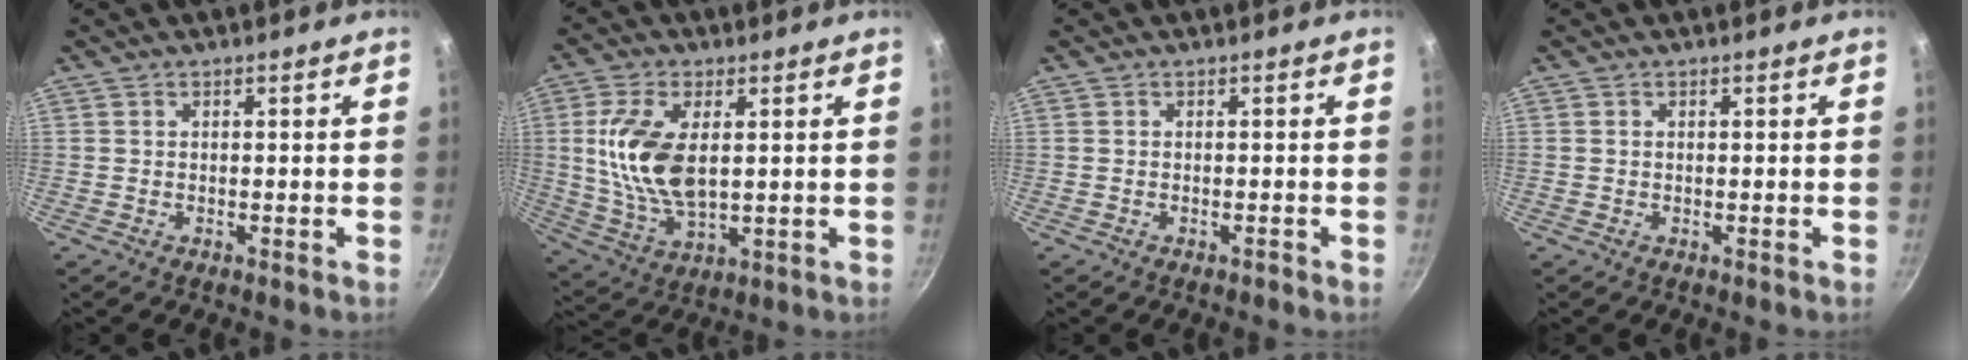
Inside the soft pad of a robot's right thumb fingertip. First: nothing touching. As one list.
[{"total": 13.8, "force": [1.9, 7.1, 11.7], "torque": [-0.241, -0.013, 0.045]}, {"total": 0.0}, {"total": 0.0}]